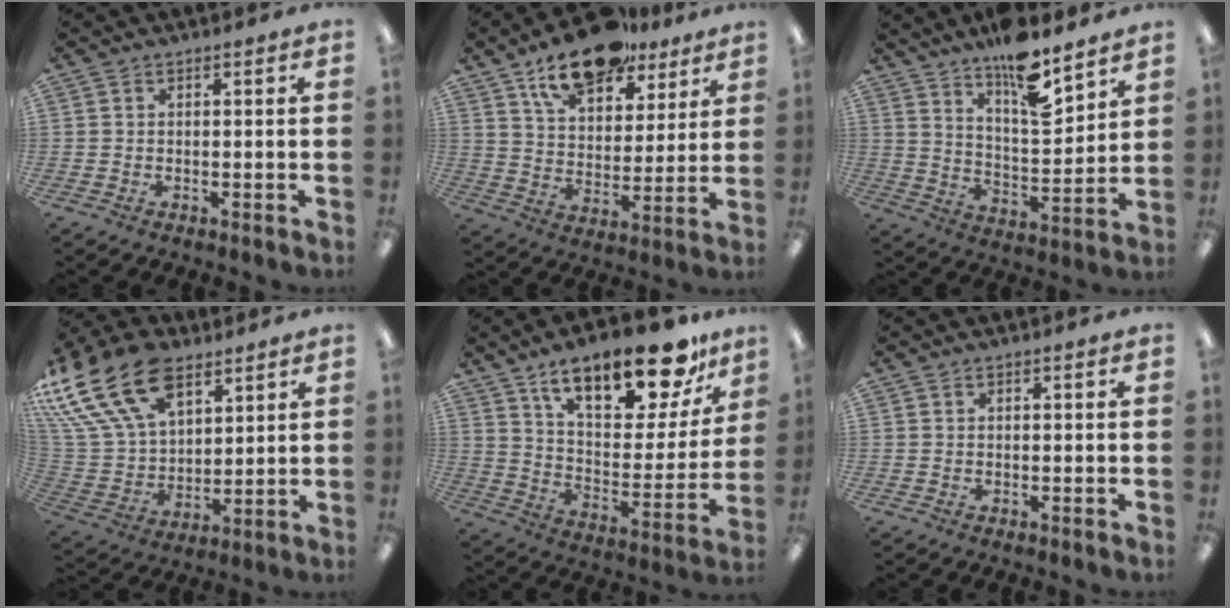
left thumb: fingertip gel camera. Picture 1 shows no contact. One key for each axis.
{"total": 17.2, "fx": 12.6, "fy": 8.2, "fz": 8.4, "tx": -0.132, "ty": -0.068, "tz": 0.221}
{"total": 13.7, "fx": 11.0, "fy": 3.7, "fz": 7.4, "tx": -0.121, "ty": -0.076, "tz": 0.188}
{"total": 24.4, "fx": 13.2, "fy": 15.1, "fz": 14.0, "tx": -0.306, "ty": -0.068, "tz": 0.240}
{"total": 23.5, "fx": 16.0, "fy": 9.2, "fz": 14.5, "tx": -0.217, "ty": -0.093, "tz": 0.267}
{"total": 0.0}